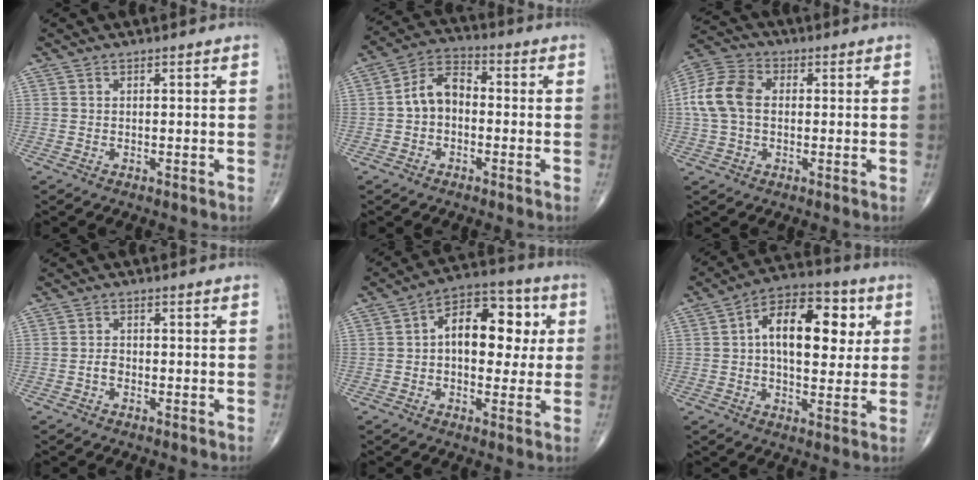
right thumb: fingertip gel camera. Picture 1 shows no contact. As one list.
[{"total": 7.5, "force": [-0.8, 5.2, 5.3], "torque": [-0.081, 0.028, -0.029]}, {"total": 10.3, "force": [0.5, 7.2, 7.4], "torque": [-0.155, 0.027, 0.002]}, {"total": 1.5, "force": [-0.7, 1.0, 1.0], "torque": [-0.016, 0.006, -0.015]}, {"total": 14.2, "force": [1.9, 8.5, 11.2], "torque": [-0.124, 0.026, 0.018]}, {"total": 16.2, "force": [3.3, 8.8, 13.2], "torque": [-0.172, 0.014, 0.042]}]